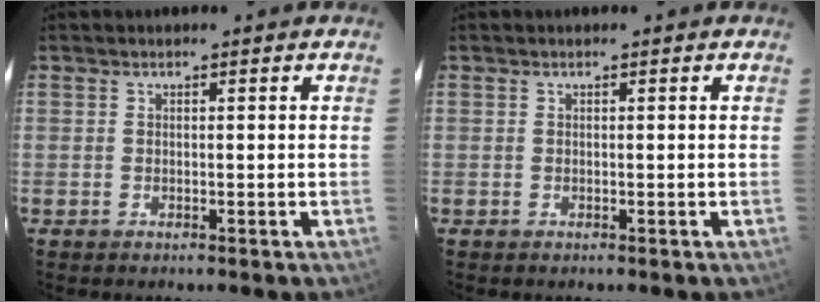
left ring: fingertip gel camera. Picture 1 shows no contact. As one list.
[{"total": 0.0}]